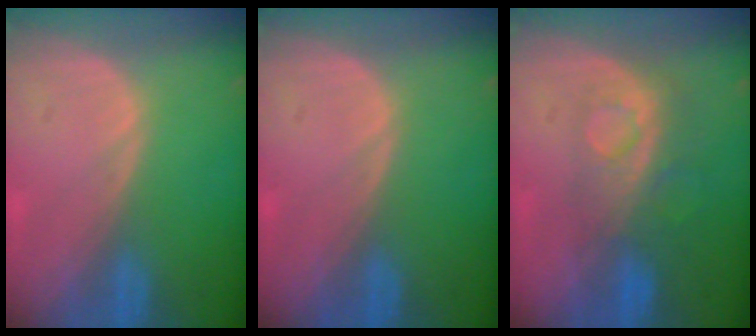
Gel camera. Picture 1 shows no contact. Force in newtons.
{"total": 0.0}
{"total": 8.3, "press": 7.1, "slide": 4.3}